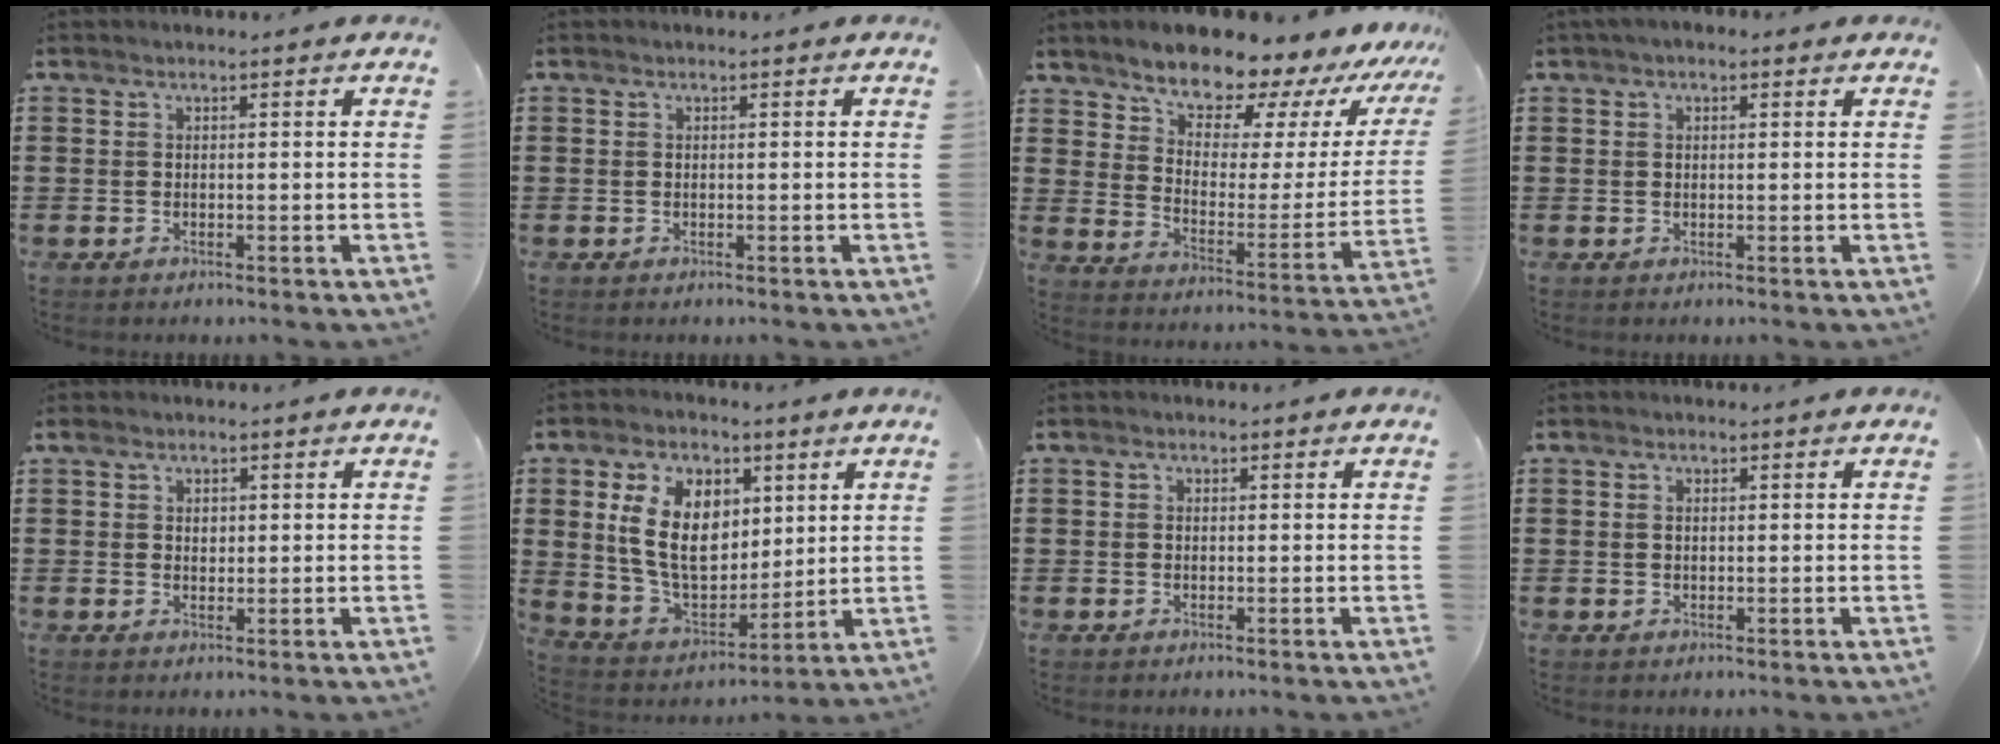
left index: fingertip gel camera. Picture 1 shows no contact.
{"total": 0.0}
{"total": 10.6, "force": [9.8, 3.1, 2.6], "torque": [-0.074, -0.085, 0.167]}
{"total": 1.4, "force": [0.4, 1.0, 0.8], "torque": [-0.019, 0.008, 0.007]}
{"total": 1.4, "force": [0.4, 1.1, 0.9], "torque": [-0.011, 0.005, 0.005]}
{"total": 12.0, "force": [4.0, 7.9, 8.1], "torque": [-0.196, 0.009, 0.073]}
{"total": 0.9, "force": [0.0, 0.9, 0.1], "torque": [-0.007, 0.006, -0.001]}
{"total": 1.1, "force": [0.2, 0.8, 0.7], "torque": [-0.017, 0.007, 0.003]}